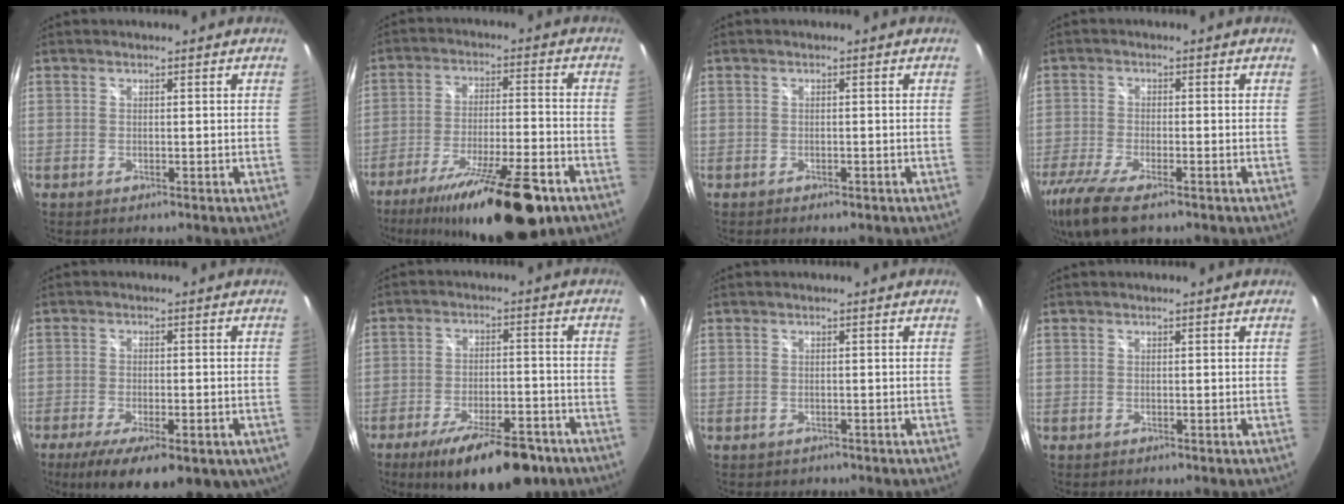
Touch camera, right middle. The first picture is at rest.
{"total": 20.8, "force": [-14.4, 4.6, 14.2], "torque": [-0.246, -0.030, -0.224]}
{"total": 1.1, "force": [-0.8, 0.6, 0.5], "torque": [-0.009, -0.004, -0.014]}
{"total": 12.6, "force": [-8.6, 4.0, 8.3], "torque": [-0.197, -0.054, -0.162]}
{"total": 15.5, "force": [-8.5, 5.9, 11.5], "torque": [-0.204, -0.050, -0.114]}
{"total": 16.1, "force": [-11.2, 5.5, 10.1], "torque": [-0.171, -0.018, -0.163]}
{"total": 1.0, "force": [-0.6, 0.8, 0.2], "torque": [-0.006, -0.003, -0.005]}
{"total": 0.0}